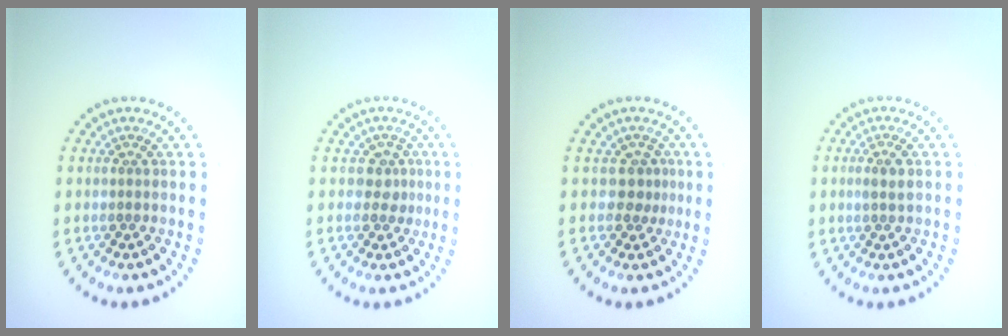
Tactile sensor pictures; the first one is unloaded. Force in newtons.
{"total": 1.6, "press": 1.3, "slide": 0.9}
{"total": 1.9, "press": 1.4, "slide": 1.3}
{"total": 1.5, "press": 1.3, "slide": 0.9}